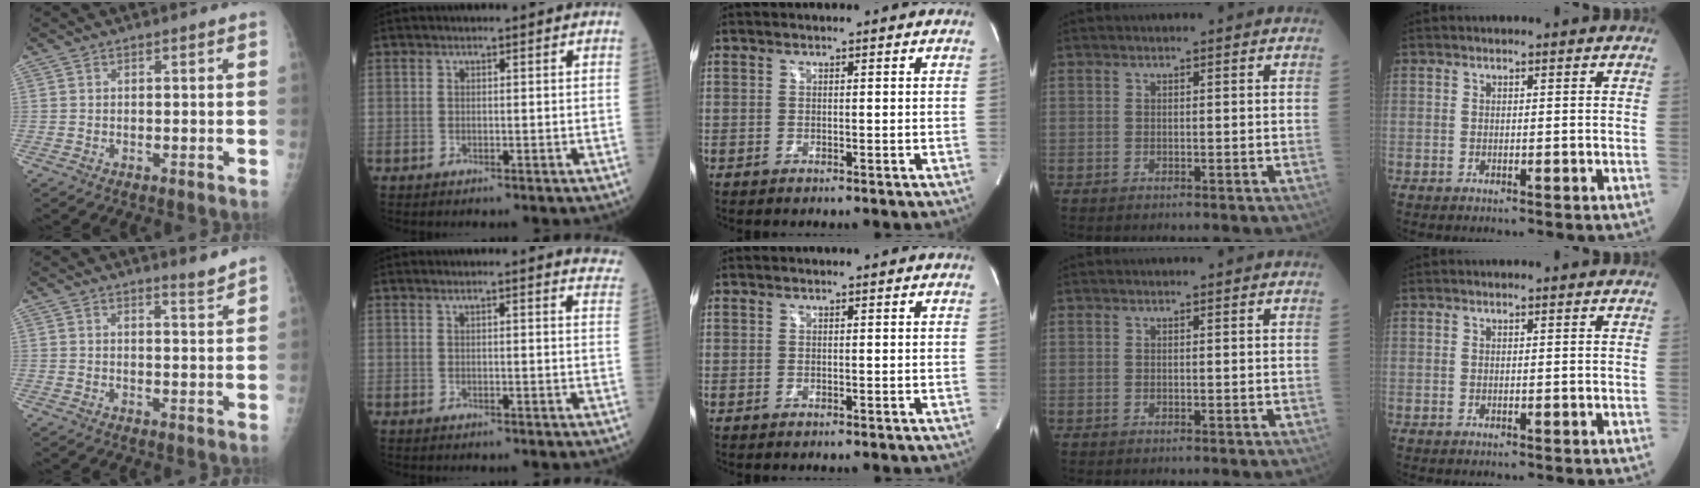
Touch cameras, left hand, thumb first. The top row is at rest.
{"thumb": {"total": 2.3, "force": [2.1, -0.2, 0.7], "torque": [-0.009, -0.026, 0.034]}, "index": {"total": 7.4, "force": [7.1, 0.6, 1.9], "torque": [0.000, -0.019, 0.050]}}